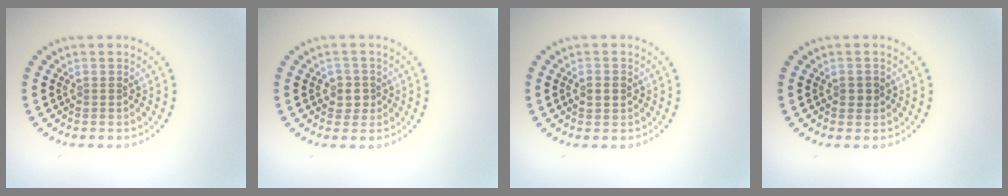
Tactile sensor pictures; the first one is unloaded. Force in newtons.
{"total": 1.6, "press": 1.4, "slide": 0.8}
{"total": 2.1, "press": 2.1, "slide": 0.2}
{"total": 1.2, "press": 1.2, "slide": 0.1}